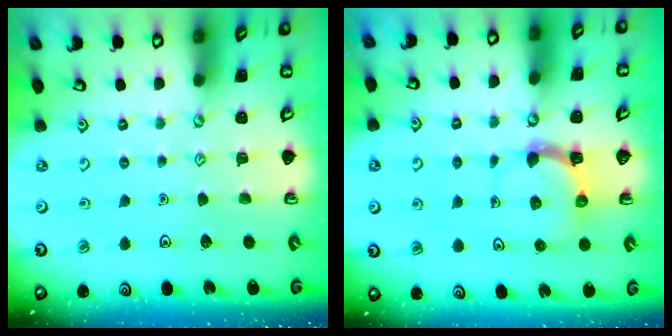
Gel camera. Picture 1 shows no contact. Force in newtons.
{"total": 4.5, "press": 4.4, "slide": 0.7}